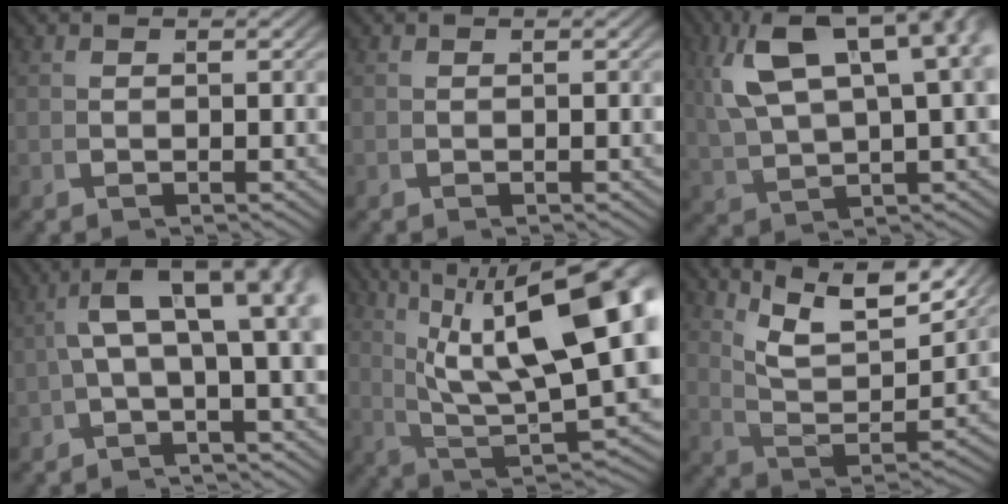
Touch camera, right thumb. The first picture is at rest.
{"total": 0.0}
{"total": 9.8, "force": [3.3, 5.1, 7.6], "torque": [-0.125, 0.015, 0.051]}
{"total": 6.3, "force": [0.7, 2.5, 5.7], "torque": [-0.074, 0.032, -0.009]}
{"total": 15.9, "force": [1.9, 8.1, 13.6], "torque": [-0.212, -0.030, 0.039]}
{"total": 9.6, "force": [4.9, 4.1, 7.1], "torque": [-0.122, 0.001, 0.068]}